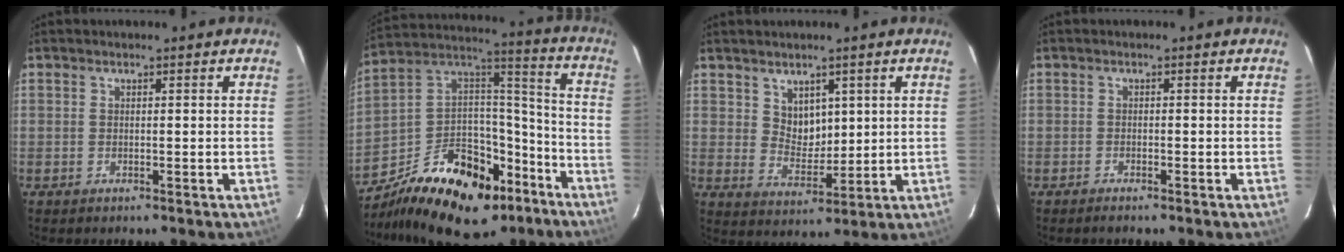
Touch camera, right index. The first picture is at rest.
{"total": 25.7, "force": [-15.9, 14.4, 14.2], "torque": [-0.275, 0.057, -0.226]}
{"total": 5.3, "force": [2.7, 3.9, 2.4], "torque": [-0.033, 0.000, 0.058]}
{"total": 1.1, "force": [-1.0, 0.2, 0.4], "torque": [-0.013, -0.001, -0.020]}